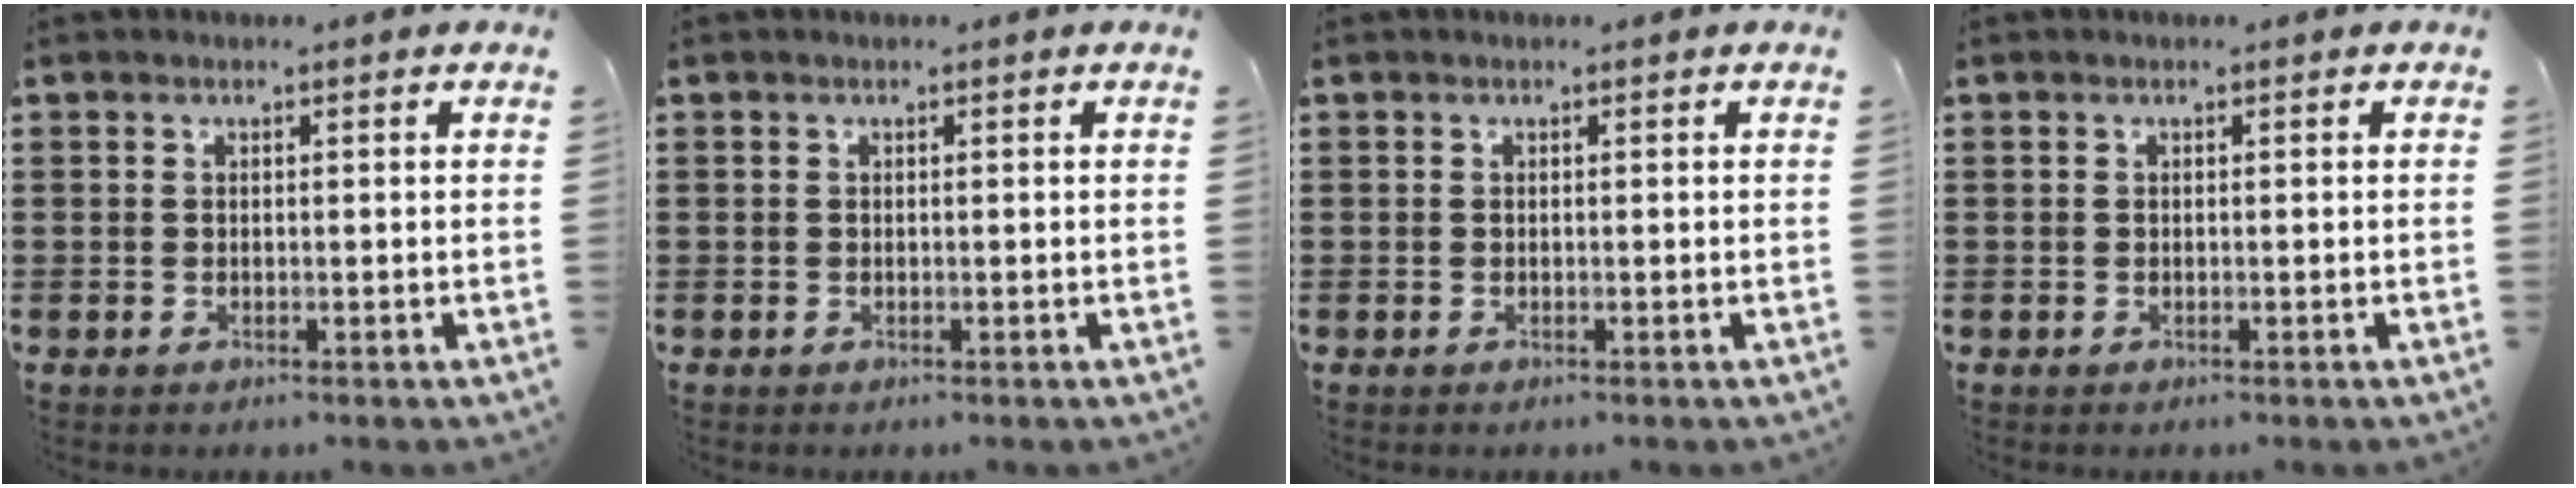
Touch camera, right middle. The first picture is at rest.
{"total": 0.0}
{"total": 0.0}
{"total": 0.0}